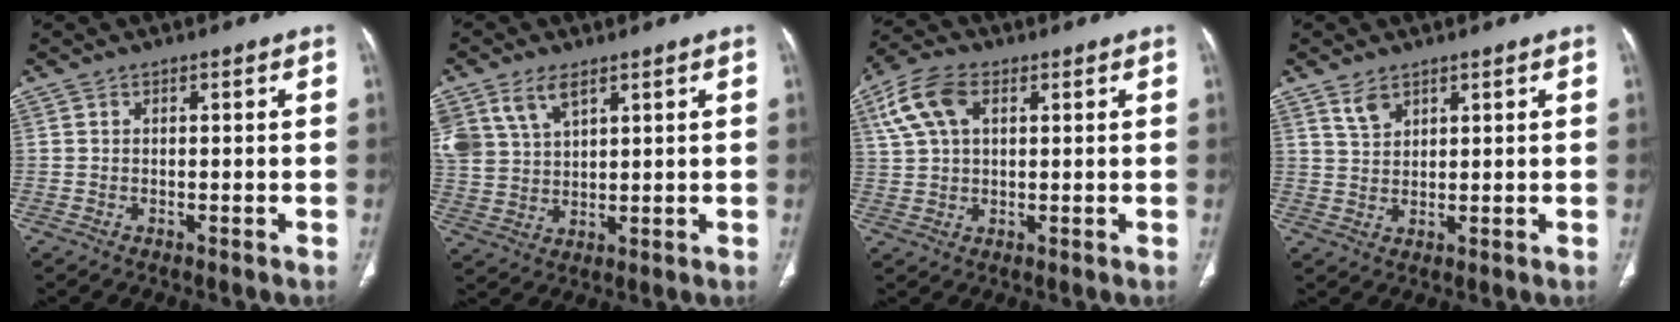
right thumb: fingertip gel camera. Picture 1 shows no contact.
{"total": 9.4, "force": [5.4, 5.2, 5.6], "torque": [-0.108, -0.009, 0.117]}
{"total": 9.2, "force": [3.4, 5.3, 6.7], "torque": [-0.141, 0.014, 0.066]}
{"total": 3.4, "force": [2.4, 1.8, 1.6], "torque": [-0.025, -0.013, 0.055]}